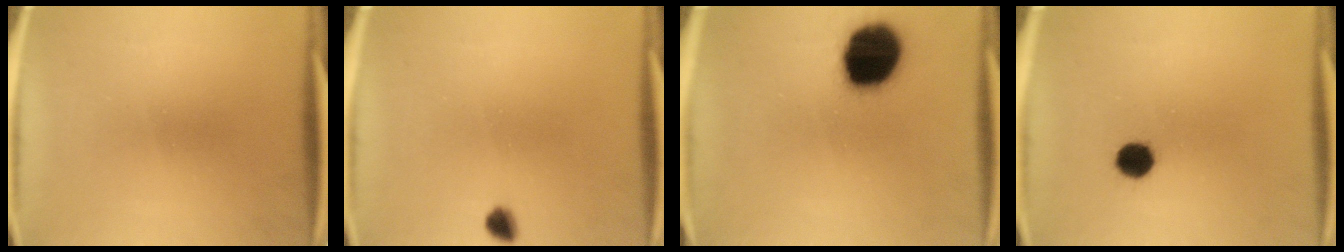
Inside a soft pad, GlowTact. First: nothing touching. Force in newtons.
{"total": 2.4}
{"total": 20.0}
{"total": 4.7}